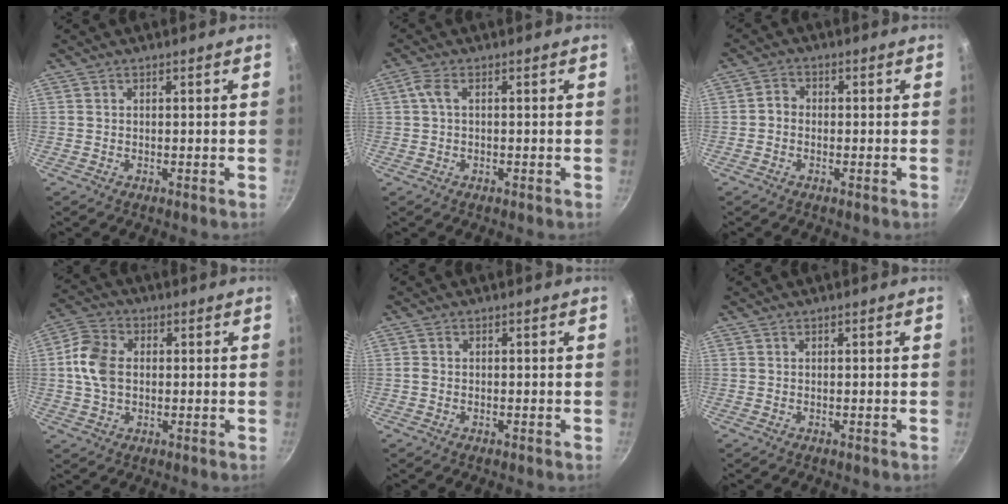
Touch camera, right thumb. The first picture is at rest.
{"total": 2.6, "force": [0.1, 1.2, 2.4], "torque": [-0.058, 0.009, -0.003]}
{"total": 2.4, "force": [-0.5, 2.0, 1.3], "torque": [-0.020, 0.013, -0.016]}
{"total": 8.8, "force": [0.3, 6.3, 6.2], "torque": [-0.111, 0.012, -0.004]}
{"total": 0.9, "force": [-0.4, 0.6, 0.6], "torque": [-0.017, 0.004, -0.010]}
{"total": 0.0}